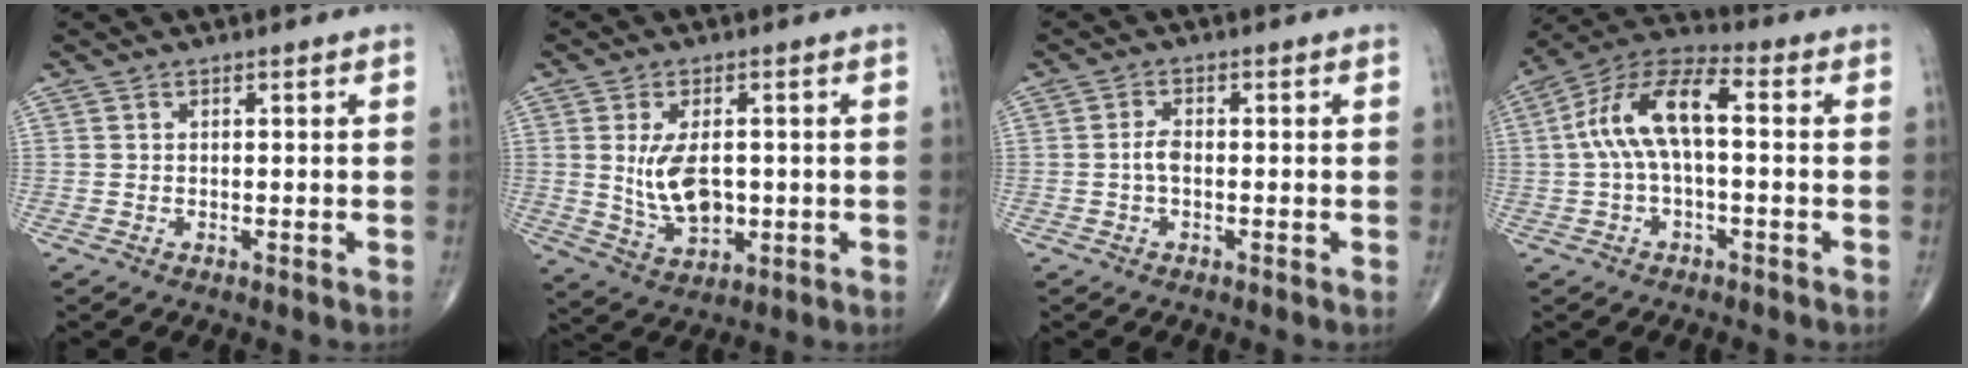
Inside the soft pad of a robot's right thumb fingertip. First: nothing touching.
{"total": 9.0, "force": [0.3, 5.1, 7.4], "torque": [-0.128, -0.010, 0.019]}
{"total": 2.3, "force": [-0.4, 1.2, 1.9], "torque": [-0.040, 0.006, -0.010]}
{"total": 12.2, "force": [0.5, 5.3, 11.0], "torque": [-0.223, 0.046, 0.002]}